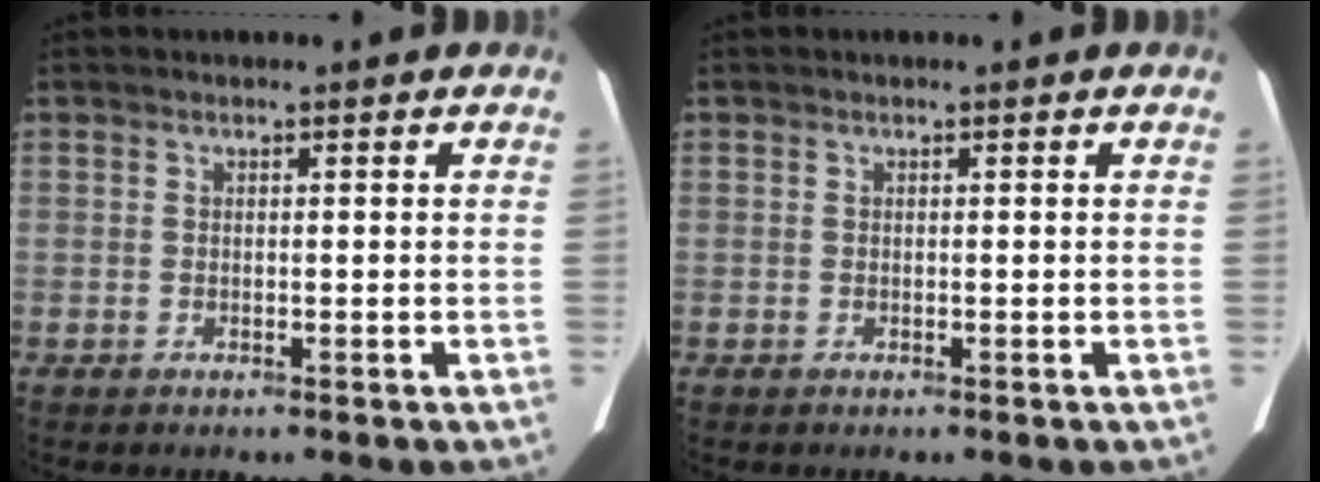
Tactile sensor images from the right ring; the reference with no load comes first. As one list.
[{"total": 0.0}]